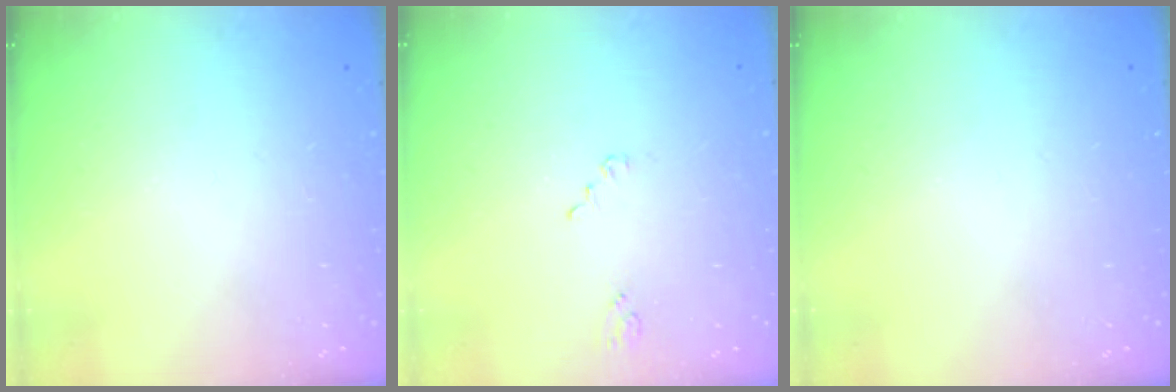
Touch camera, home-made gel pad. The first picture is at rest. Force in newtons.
{"total": 1.2, "press": 1.2, "slide": 0.1}
{"total": 0.0}